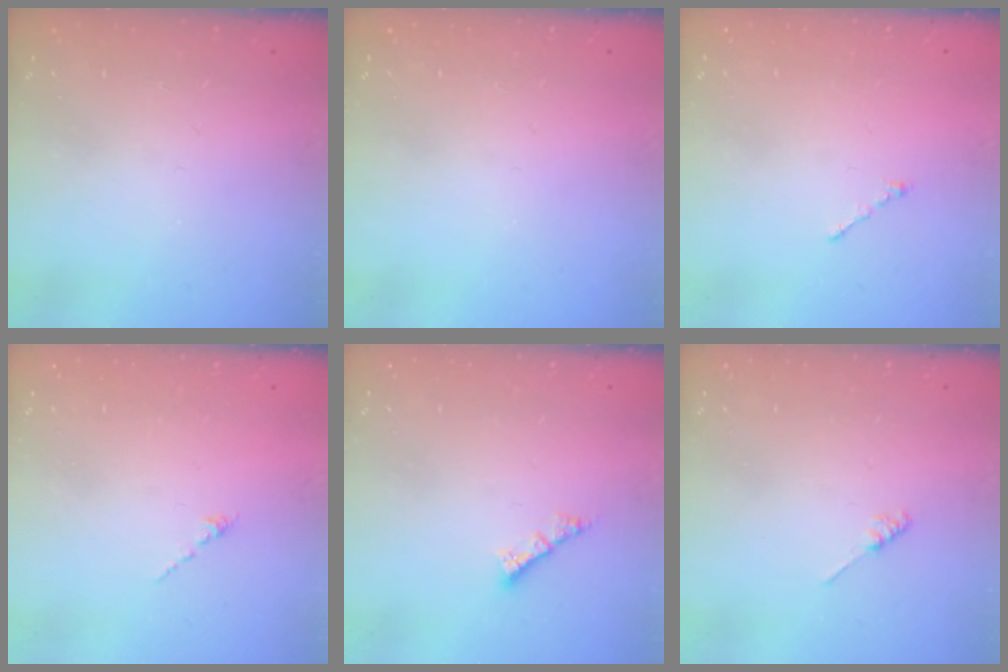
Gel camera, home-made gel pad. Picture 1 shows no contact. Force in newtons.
{"total": 0.0}
{"total": 0.7, "press": 0.7, "slide": 0.2}
{"total": 0.0}
{"total": 2.4, "press": 2.4, "slide": 0.2}
{"total": 1.2, "press": 1.1, "slide": 0.3}